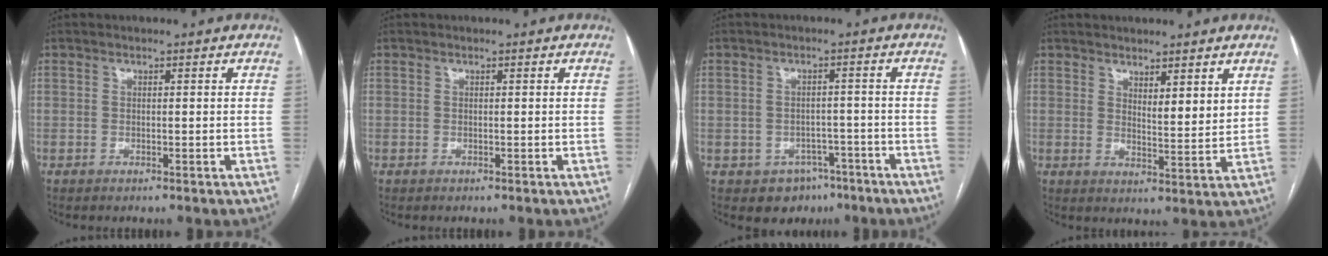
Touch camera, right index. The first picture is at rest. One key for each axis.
{"total": 0.0}
{"total": 5.9, "fx": -3.4, "fy": 4.6, "fz": 1.0, "tx": -0.001, "ty": 0.016, "tz": -0.038}
{"total": 4.3, "fx": 2.9, "fy": 0.9, "fz": 3.0, "tx": -0.050, "ty": -0.017, "tz": 0.053}